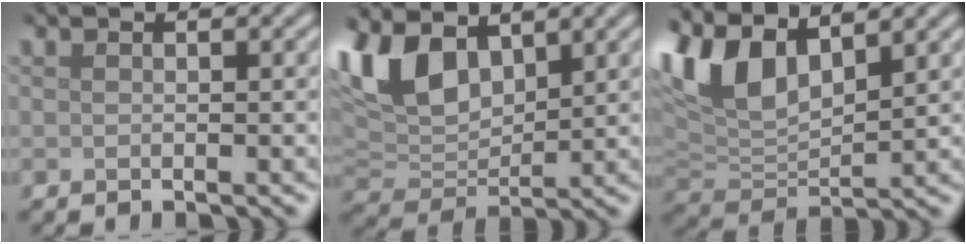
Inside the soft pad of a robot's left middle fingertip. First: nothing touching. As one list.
[{"total": 7.4, "force": [3.7, 4.1, 4.9], "torque": [-0.115, 0.004, 0.067]}, {"total": 8.3, "force": [4.4, 3.9, 5.8], "torque": [-0.133, 0.011, 0.080]}]